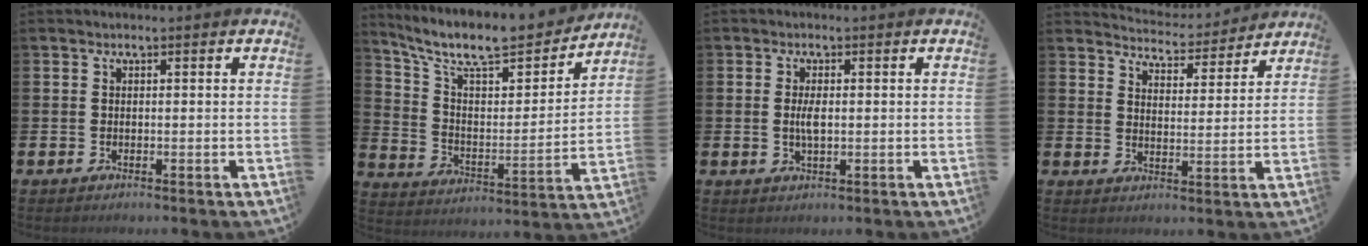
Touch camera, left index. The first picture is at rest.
{"total": 10.4, "force": [9.0, 2.9, 4.2], "torque": [-0.117, -0.061, 0.155]}
{"total": 2.5, "force": [0.2, 0.9, 2.3], "torque": [-0.041, 0.001, 0.001]}
{"total": 4.8, "force": [4.8, 0.6, 0.0], "torque": [-0.015, -0.040, 0.082]}